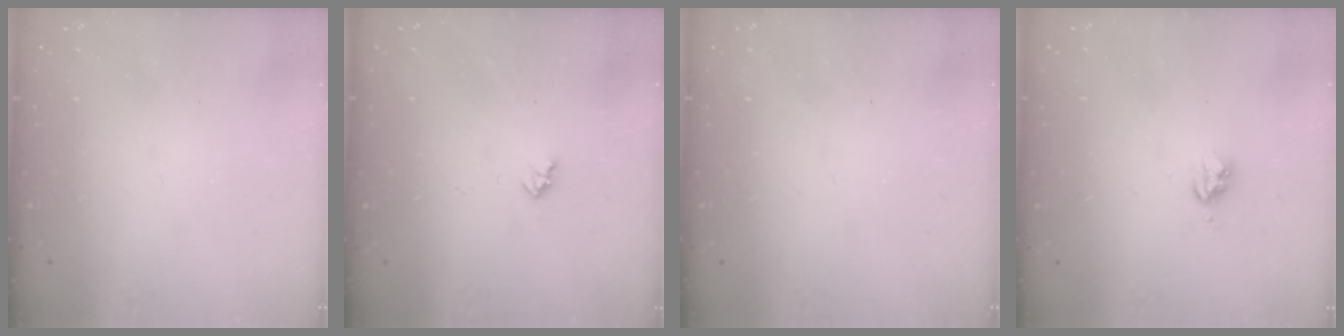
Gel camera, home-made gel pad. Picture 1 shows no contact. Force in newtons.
{"total": 2.4, "press": 2.4, "slide": 0.4}
{"total": 0.0}
{"total": 3.6, "press": 3.6, "slide": 0.5}